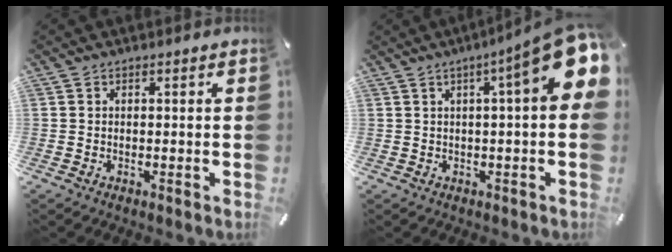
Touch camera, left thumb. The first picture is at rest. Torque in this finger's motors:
{"motor_torque": [0.63, 0.68, 0.69, 0.45, 0.23]}